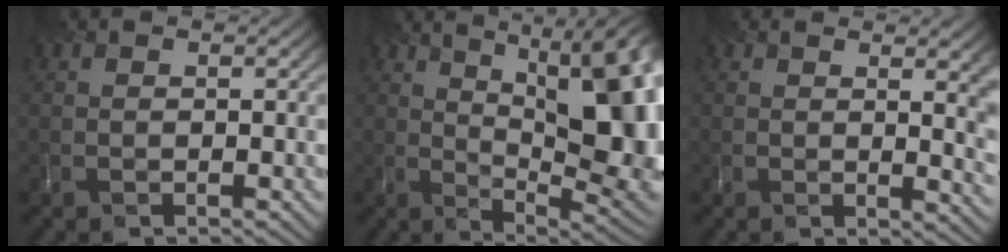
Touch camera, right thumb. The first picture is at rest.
{"total": 16.6, "force": [3.9, 7.1, 14.5], "torque": [-0.197, 0.038, 0.064]}
{"total": 8.7, "force": [1.9, 3.5, 7.8], "torque": [-0.074, 0.022, 0.016]}